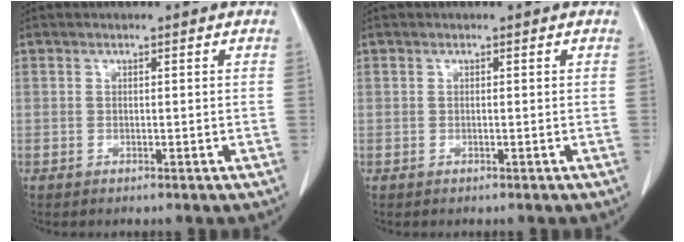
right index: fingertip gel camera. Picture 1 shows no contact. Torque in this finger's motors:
{"motor_torque": [0.13, 0.06, 0.02, 0.01]}